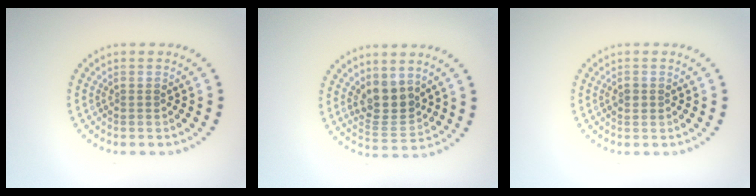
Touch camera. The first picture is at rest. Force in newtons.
{"total": 3.7, "press": 3.3, "slide": 1.7}
{"total": 1.1, "press": 1.1, "slide": 0.1}